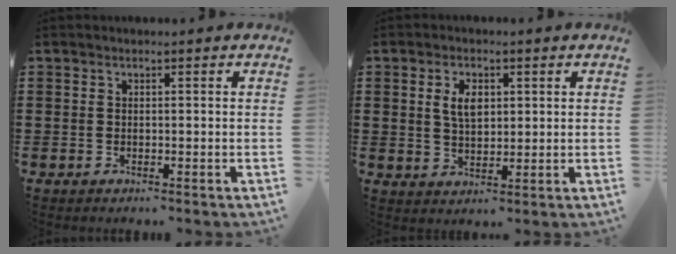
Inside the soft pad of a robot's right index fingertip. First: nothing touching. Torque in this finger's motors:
{"motor_torque": [0.12, 0.05, 0.49, 0.09]}